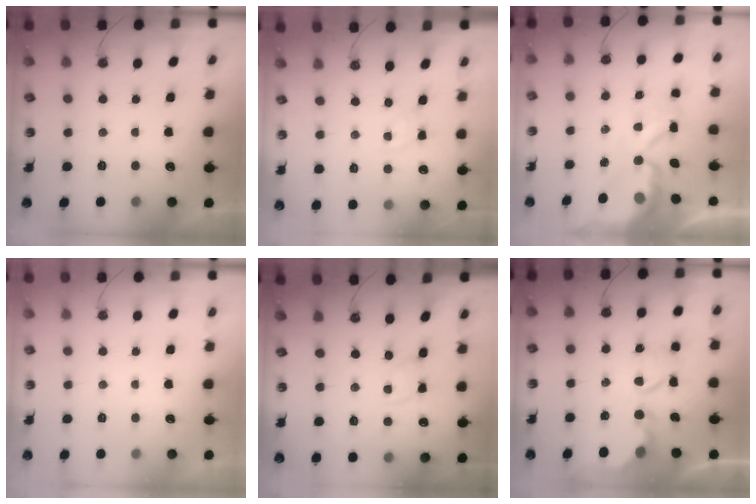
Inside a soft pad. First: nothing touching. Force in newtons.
{"total": 2.8, "press": 2.8, "slide": 0.4}
{"total": 6.3, "press": 6.3, "slide": 0.4}
{"total": 0.0}
{"total": 2.5, "press": 2.5, "slide": 0.1}
{"total": 8.2, "press": 8.2, "slide": 0.7}